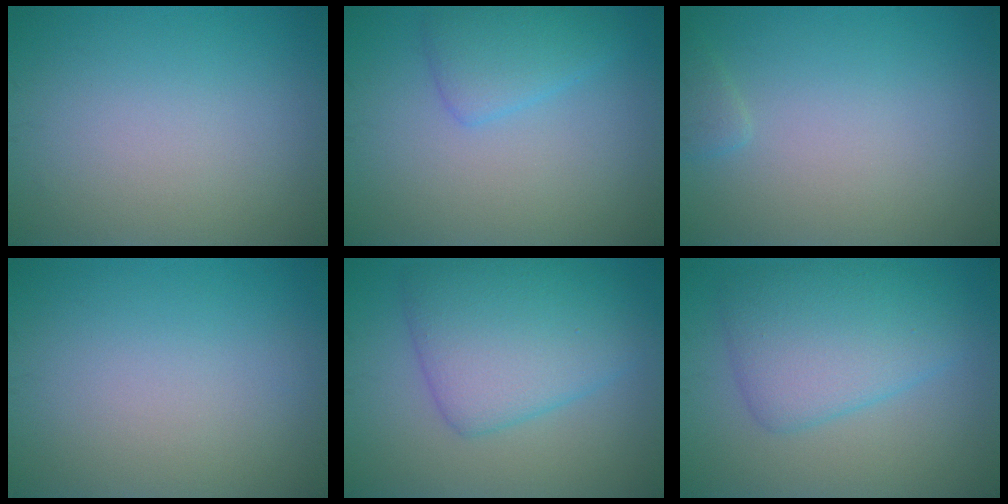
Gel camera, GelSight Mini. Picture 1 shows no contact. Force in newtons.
{"total": 2.8, "press": 2.8, "slide": 0.2}
{"total": 0.9, "press": 0.9, "slide": 0.1}
{"total": 0.0}
{"total": 6.9, "press": 6.9, "slide": 0.2}
{"total": 5.9, "press": 5.9, "slide": 0.1}